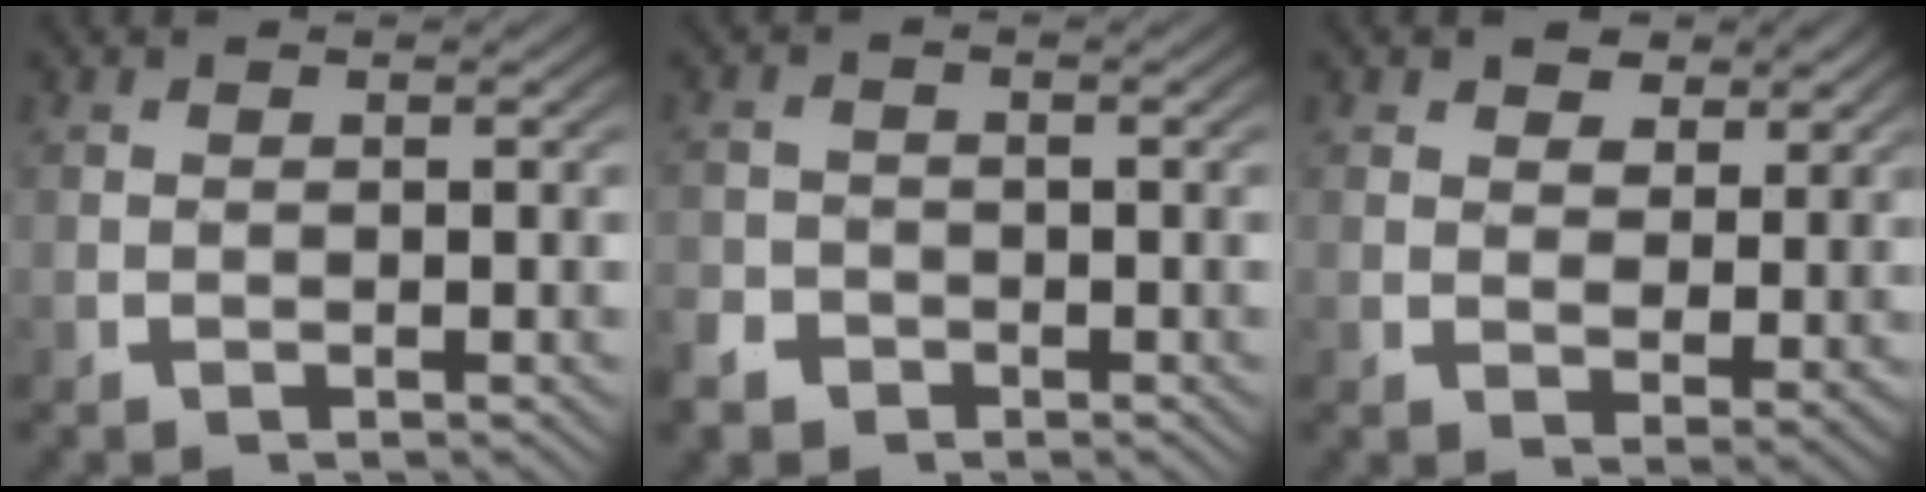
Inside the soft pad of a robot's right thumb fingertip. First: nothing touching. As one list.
[{"total": 2.9, "force": [-2.2, 1.9, 0.3], "torque": [-0.003, -0.016, -0.038]}, {"total": 4.1, "force": [2.1, 2.8, 2.2], "torque": [-0.034, -0.021, 0.044]}]